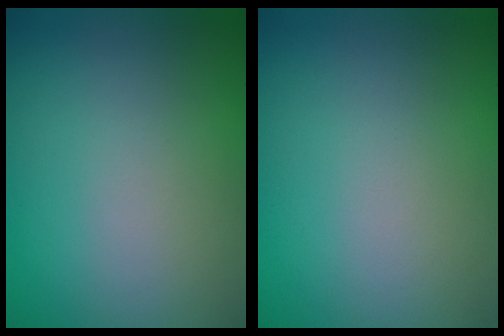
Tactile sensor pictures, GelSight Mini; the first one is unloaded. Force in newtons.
{"total": 0.0}